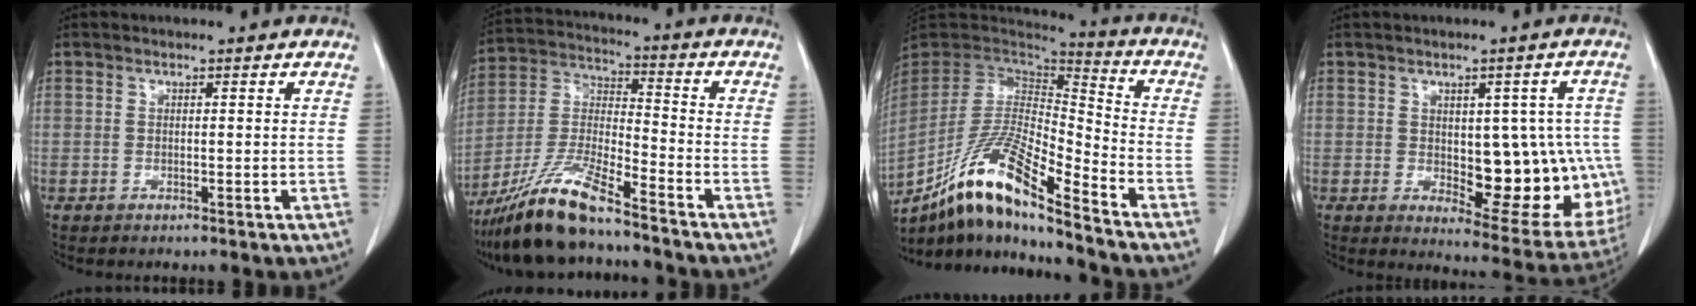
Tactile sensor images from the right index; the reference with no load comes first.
{"total": 13.7, "force": [-10.8, 1.2, 8.5], "torque": [-0.179, -0.017, -0.201]}
{"total": 17.6, "force": [-12.4, 1.5, 12.4], "torque": [-0.243, -0.010, -0.226]}
{"total": 15.0, "force": [-0.8, 6.8, 13.3], "torque": [-0.141, 0.008, 0.012]}